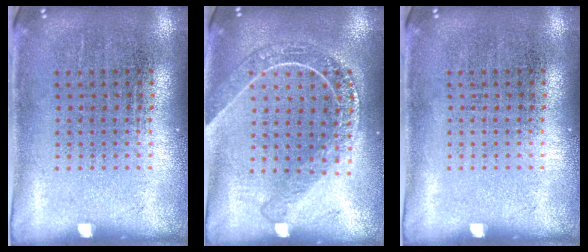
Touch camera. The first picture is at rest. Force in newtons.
{"total": 1.8, "press": 1.6, "slide": 0.8}
{"total": 0.0}